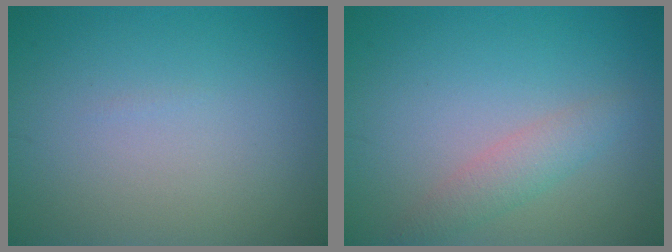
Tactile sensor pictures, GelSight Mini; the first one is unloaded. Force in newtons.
{"total": 2.2, "press": 2.2, "slide": 0.1}